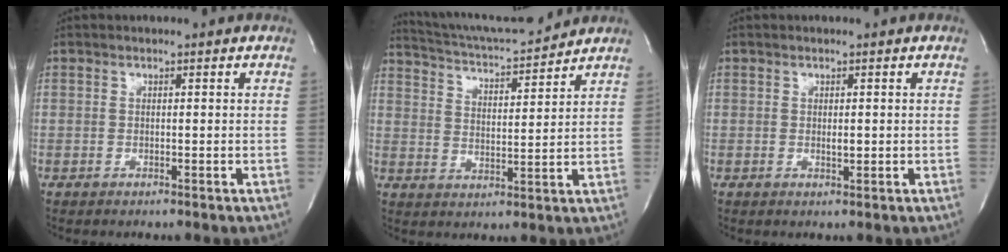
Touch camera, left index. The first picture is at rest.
{"total": 12.4, "force": [11.9, 0.5, 3.4], "torque": [-0.071, 0.003, 0.191]}
{"total": 0.9, "force": [-0.1, 0.4, 0.8], "torque": [-0.016, -0.005, -0.001]}